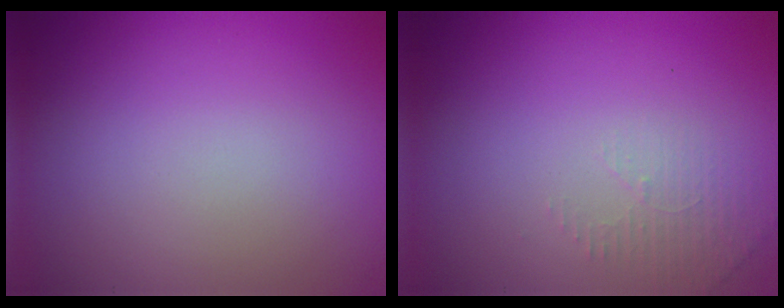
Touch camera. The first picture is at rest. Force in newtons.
{"total": 1.5, "press": 1.5, "slide": 0.4}